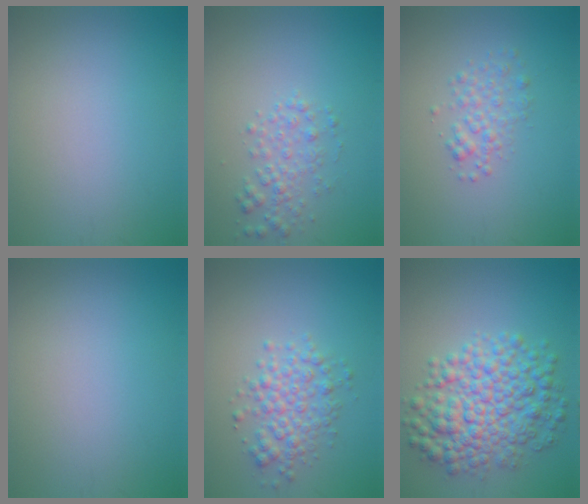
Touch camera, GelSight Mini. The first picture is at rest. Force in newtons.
{"total": 2.2, "press": 2.2, "slide": 0.0}
{"total": 2.1, "press": 2.1, "slide": 0.1}
{"total": 0.0}
{"total": 3.5, "press": 3.5, "slide": 0.1}
{"total": 7.8, "press": 7.8, "slide": 0.1}